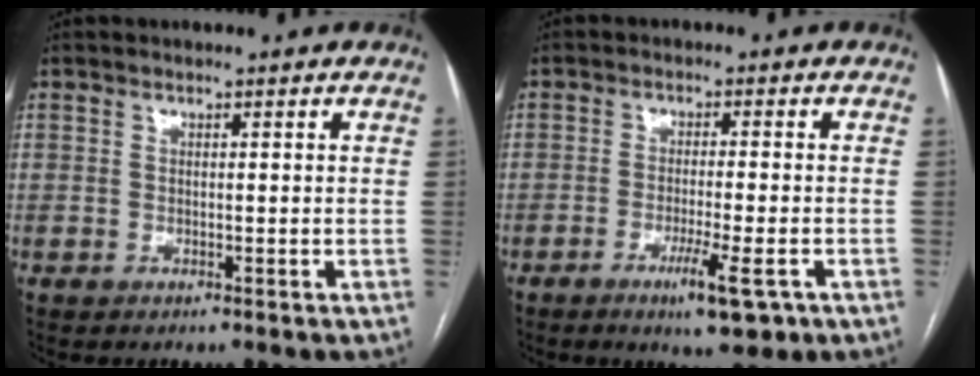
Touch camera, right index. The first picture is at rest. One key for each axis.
{"total": 6.4, "fx": -3.3, "fy": 0.5, "fz": 5.5, "tx": -0.091, "ty": -0.013, "tz": -0.049}